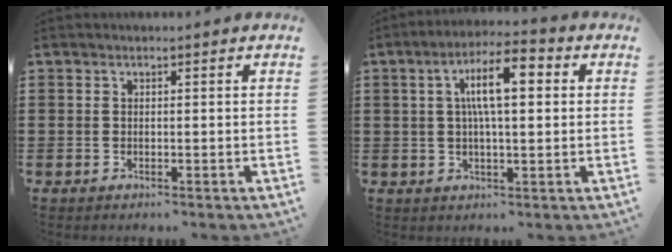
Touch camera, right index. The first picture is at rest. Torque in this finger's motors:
{"motor_torque": [2.02, 0.12, 1.05, 0.21]}